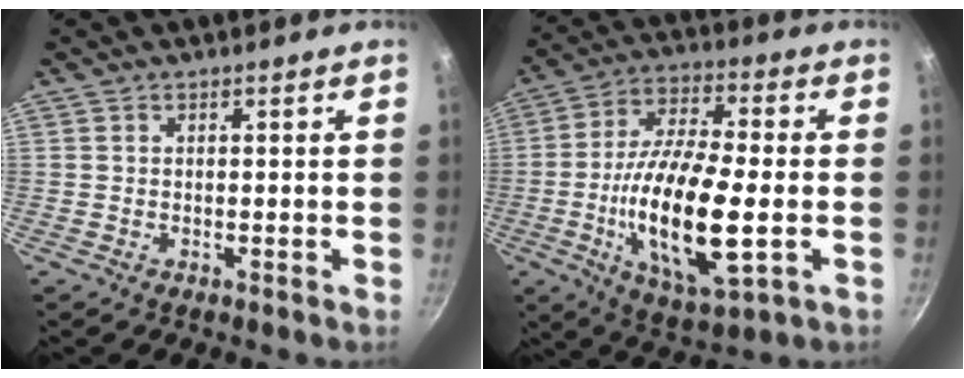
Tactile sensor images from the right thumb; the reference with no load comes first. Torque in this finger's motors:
{"motor_torque": [-0.13, 1.27, 1.17, -0.23, 0.57]}